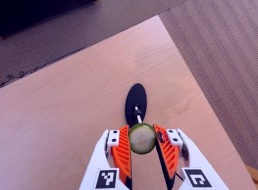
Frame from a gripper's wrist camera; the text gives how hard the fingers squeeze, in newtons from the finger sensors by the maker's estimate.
{"total": 11.3, "left": 11.7, "right": 10.9}